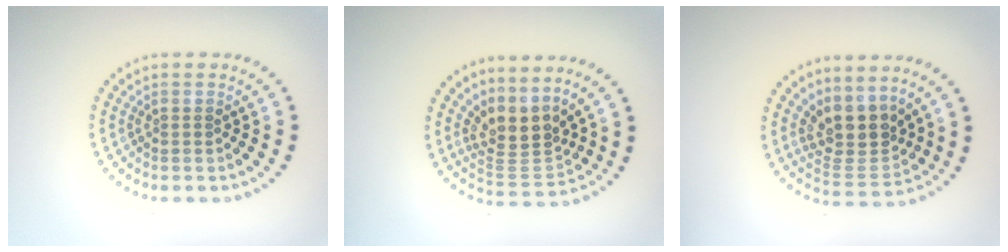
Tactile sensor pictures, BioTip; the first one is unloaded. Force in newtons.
{"total": 3.7, "press": 2.6, "slide": 2.5}
{"total": 4.1, "press": 3.4, "slide": 2.3}